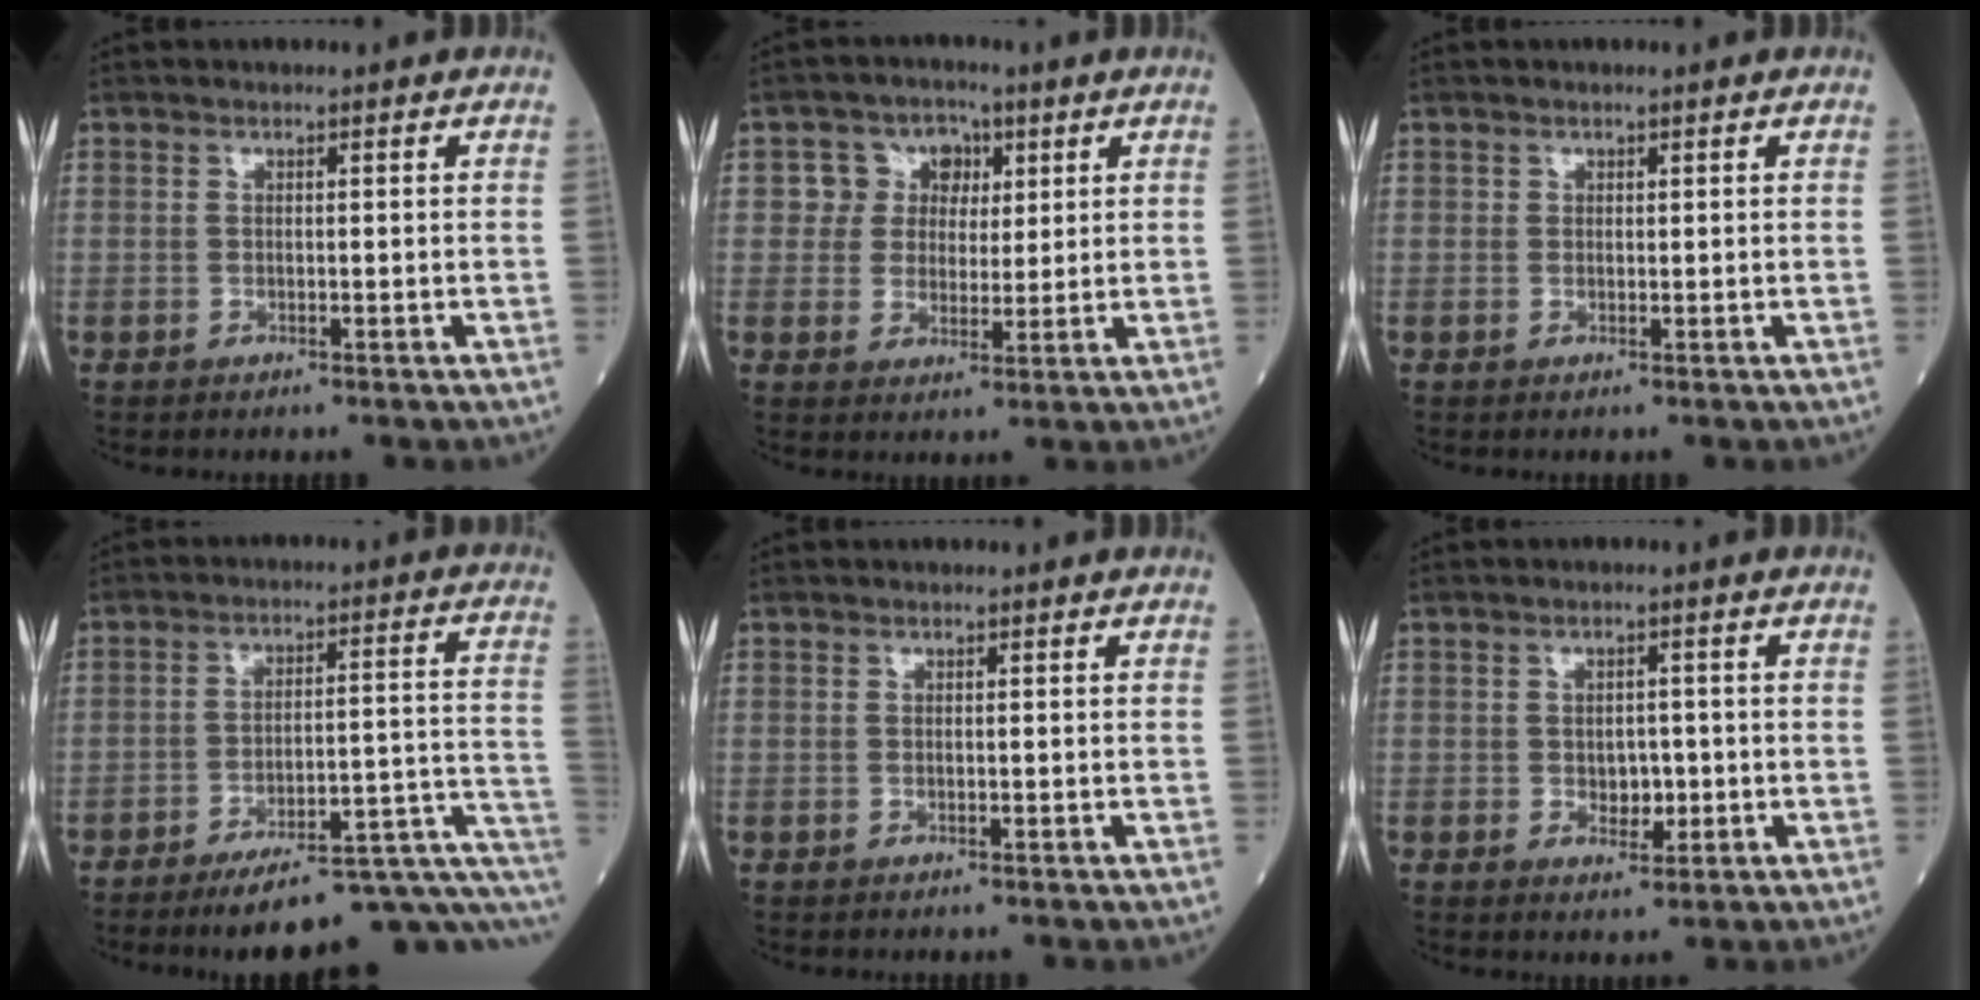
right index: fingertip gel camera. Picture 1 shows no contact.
{"total": 5.6, "force": [1.7, 5.2, 1.2], "torque": [-0.008, 0.021, 0.028]}
{"total": 0.0}
{"total": 17.7, "force": [-13.0, 1.7, 11.9], "torque": [-0.095, 0.038, -0.185]}
{"total": 0.0}
{"total": 3.2, "force": [-0.7, 2.0, 2.4], "torque": [-0.026, 0.002, -0.006]}